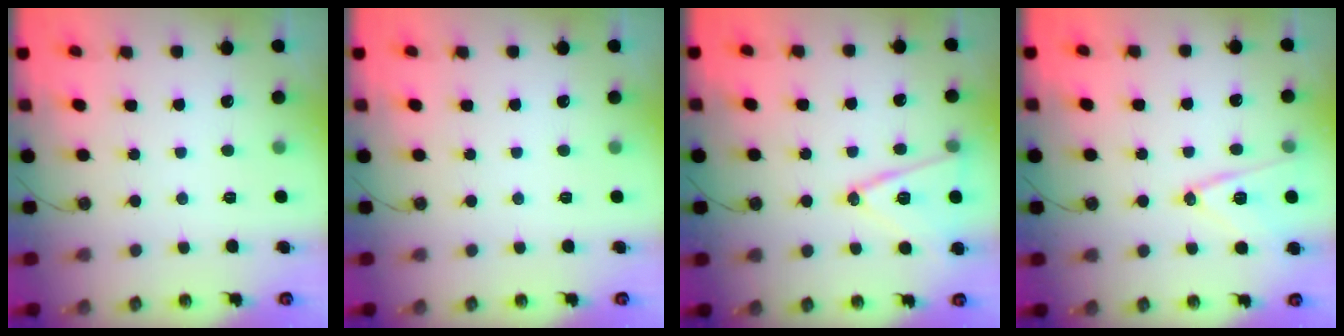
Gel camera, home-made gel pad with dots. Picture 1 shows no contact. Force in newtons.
{"total": 0.0}
{"total": 13.2, "press": 12.7, "slide": 3.5}
{"total": 12.9, "press": 12.6, "slide": 2.8}